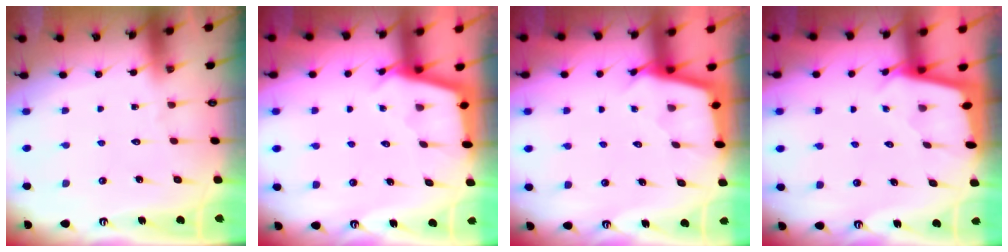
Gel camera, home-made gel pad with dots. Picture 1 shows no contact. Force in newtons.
{"total": 2.9, "press": 2.9, "slide": 0.3}
{"total": 2.6, "press": 2.6, "slide": 0.2}
{"total": 1.9, "press": 1.9, "slide": 0.2}